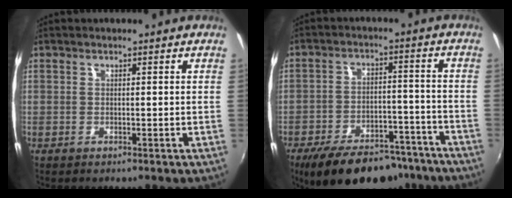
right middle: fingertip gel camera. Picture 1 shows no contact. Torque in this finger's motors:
{"motor_torque": [1.12, -1.01, 0.29, 0.10]}